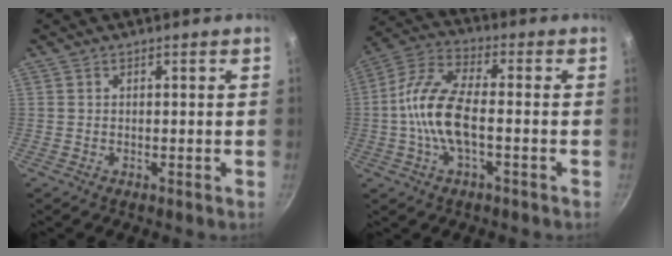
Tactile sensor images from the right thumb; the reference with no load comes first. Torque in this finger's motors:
{"motor_torque": [0.41, 0.49, 1.43, -1.32, 0.42]}